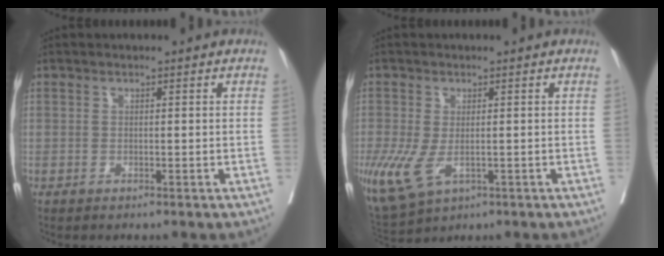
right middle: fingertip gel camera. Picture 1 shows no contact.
{"total": 13.3, "force": [-4.7, 8.1, 9.4], "torque": [-0.243, -0.029, -0.065]}